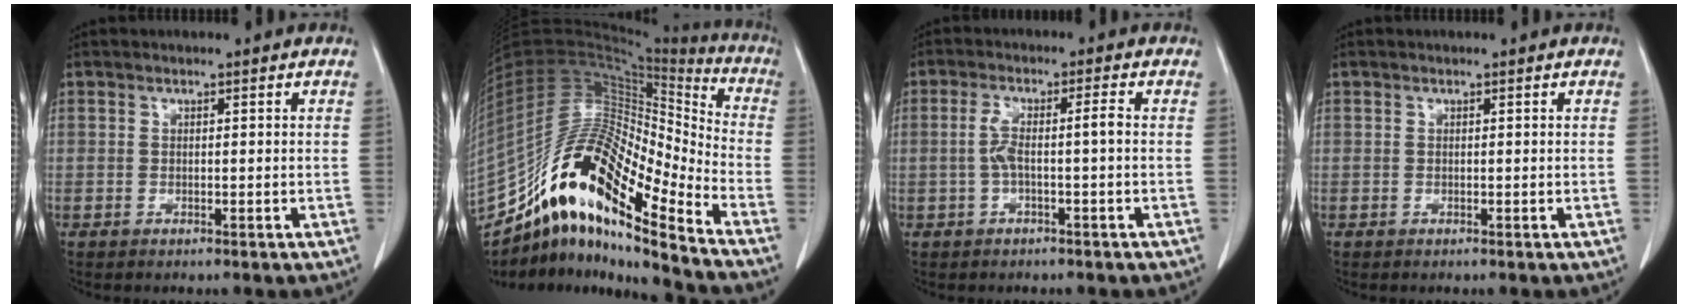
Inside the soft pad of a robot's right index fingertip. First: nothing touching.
{"total": 23.0, "force": [-15.3, 4.3, 16.6], "torque": [-0.340, 0.015, -0.279]}
{"total": 4.1, "force": [-0.6, 0.3, 4.1], "torque": [-0.087, 0.020, -0.007]}
{"total": 0.0}